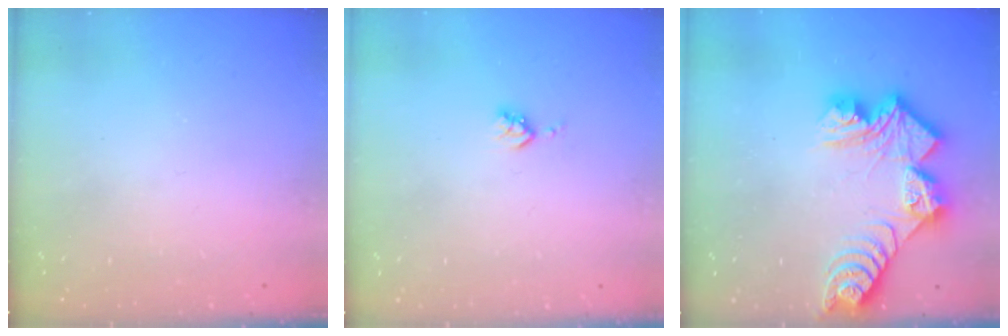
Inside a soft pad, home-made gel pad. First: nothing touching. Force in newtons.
{"total": 3.2, "press": 3.2, "slide": 0.4}
{"total": 13.7, "press": 13.6, "slide": 1.2}